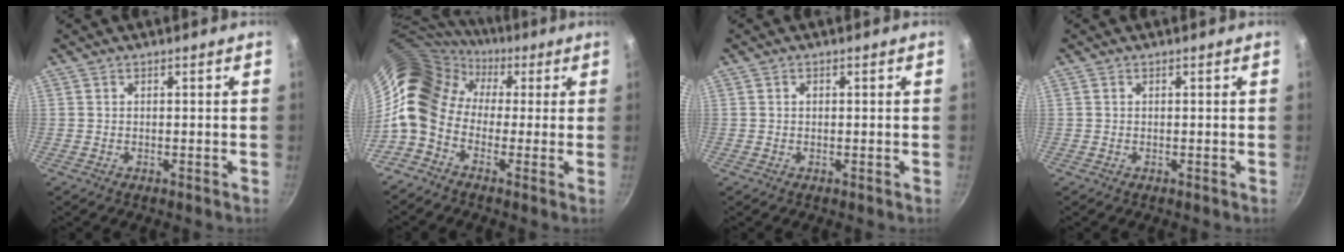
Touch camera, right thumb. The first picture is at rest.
{"total": 13.1, "force": [0.1, 10.6, 7.7], "torque": [-0.125, 0.033, -0.024]}
{"total": 0.5, "force": [0.1, 0.4, 0.3], "torque": [-0.004, 0.003, 0.003]}
{"total": 0.0}